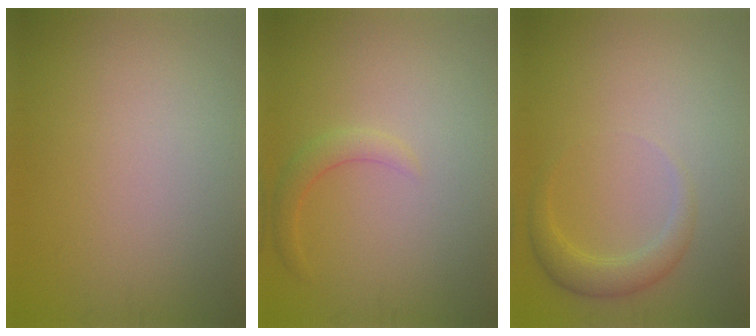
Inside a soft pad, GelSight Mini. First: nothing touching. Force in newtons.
{"total": 1.6, "press": 1.6, "slide": 0.2}
{"total": 2.2, "press": 2.2, "slide": 0.2}